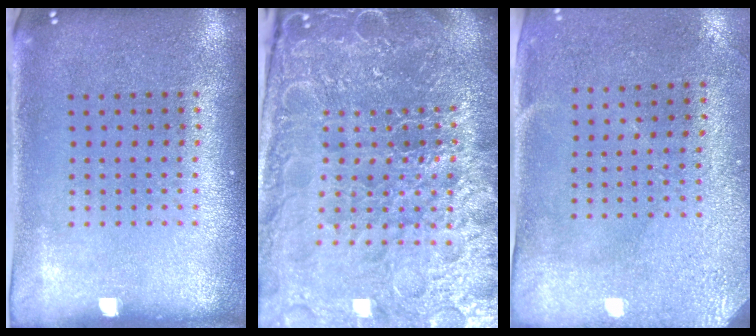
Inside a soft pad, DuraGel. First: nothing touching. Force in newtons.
{"total": 6.5, "press": 5.7, "slide": 3.1}
{"total": 3.0, "press": 2.4, "slide": 1.8}